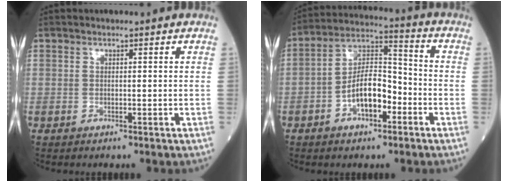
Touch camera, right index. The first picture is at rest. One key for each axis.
{"total": 9.5, "fx": -3.7, "fy": 4.0, "fz": 7.8, "tx": -0.155, "ty": 0.023, "tz": -0.068}